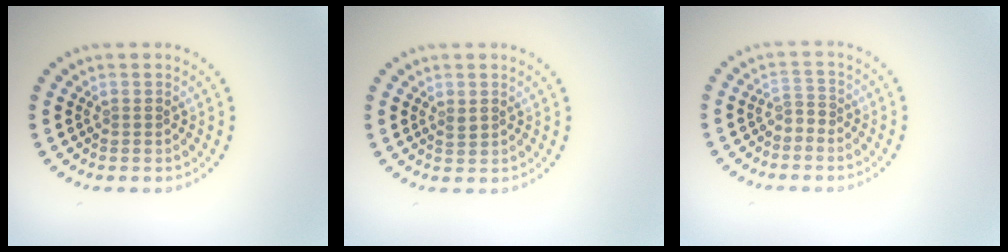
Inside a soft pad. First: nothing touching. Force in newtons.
{"total": 0.8, "press": 0.8, "slide": 0.3}
{"total": 1.0, "press": 0.8, "slide": 0.7}